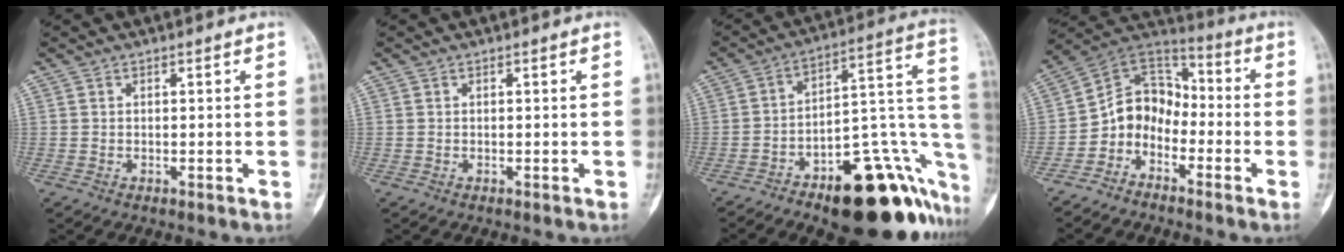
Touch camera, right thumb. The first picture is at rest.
{"total": 0.0}
{"total": 27.3, "force": [-12.2, 10.7, 22.0], "torque": [-0.198, 0.088, -0.168]}
{"total": 9.9, "force": [-4.4, 7.8, 4.2], "torque": [-0.044, 0.080, -0.103]}